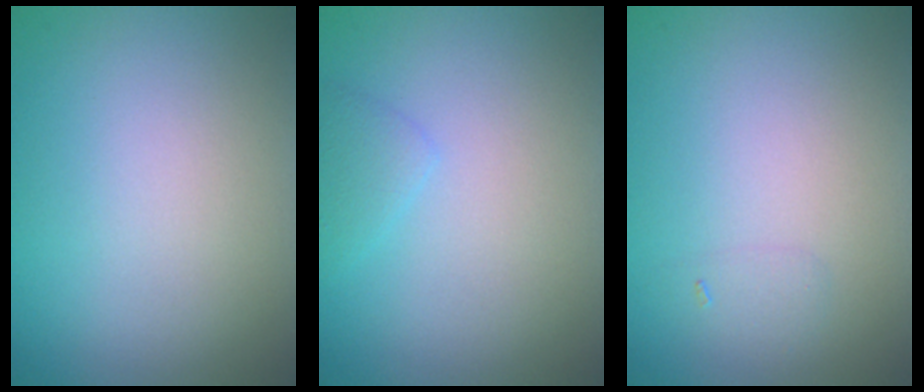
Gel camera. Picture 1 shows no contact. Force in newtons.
{"total": 1.3, "press": 1.3, "slide": 0.1}
{"total": 0.6, "press": 0.6, "slide": 0.0}